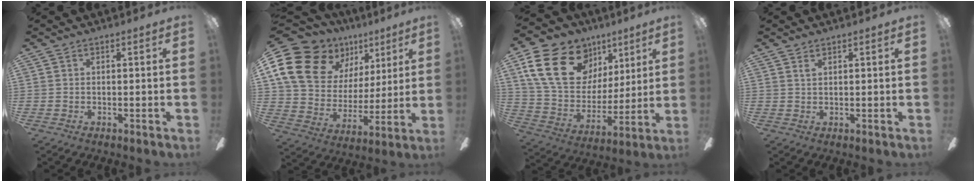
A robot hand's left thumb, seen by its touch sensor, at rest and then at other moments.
{"total": 20.2, "force": [11.3, 13.9, 9.3], "torque": [-0.183, -0.055, 0.224]}
{"total": 22.7, "force": [10.4, 16.1, 12.0], "torque": [-0.221, -0.033, 0.198]}
{"total": 1.2, "force": [0.9, 0.5, 0.6], "torque": [-0.014, 0.001, 0.016]}